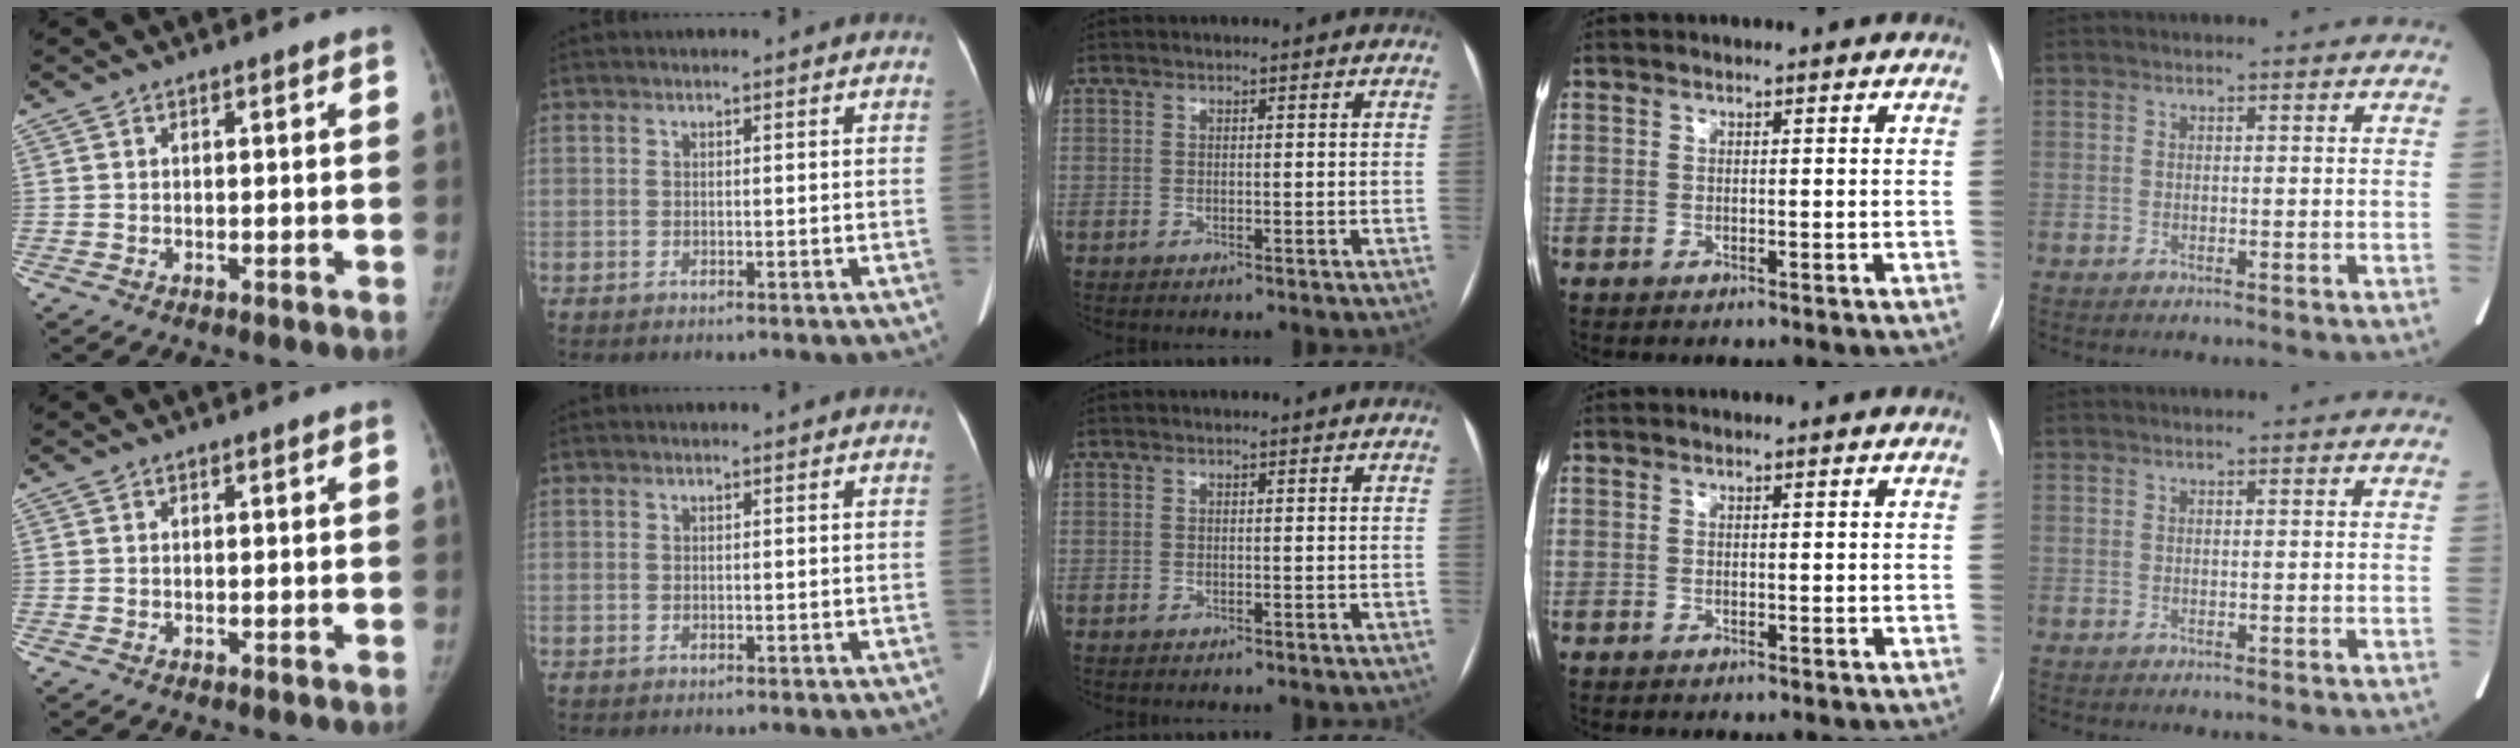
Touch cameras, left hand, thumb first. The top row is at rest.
{}